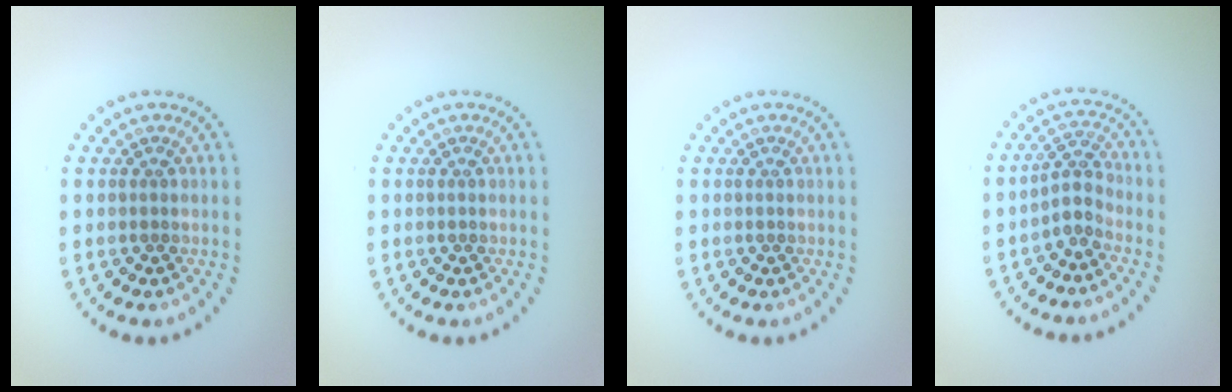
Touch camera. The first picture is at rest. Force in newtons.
{"total": 0.0}
{"total": 0.0}
{"total": 2.1, "press": 1.5, "slide": 1.4}